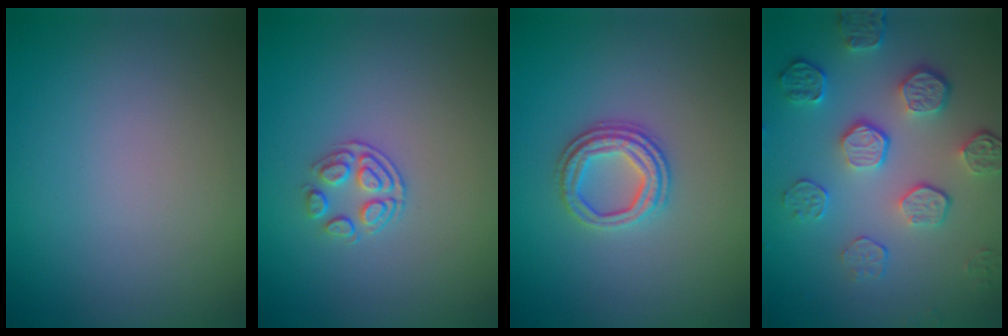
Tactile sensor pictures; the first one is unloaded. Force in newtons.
{"total": 2.1, "press": 1.4, "slide": 1.5}
{"total": 3.1, "press": 2.6, "slide": 1.6}
{"total": 5.3, "press": 3.8, "slide": 3.7}